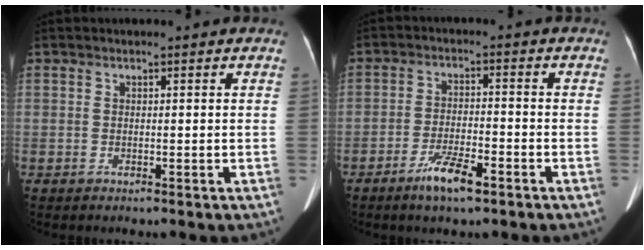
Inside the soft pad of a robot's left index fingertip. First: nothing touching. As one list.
[{"total": 5.8, "force": [-3.9, 1.1, 4.1], "torque": [-0.085, -0.007, -0.070]}]